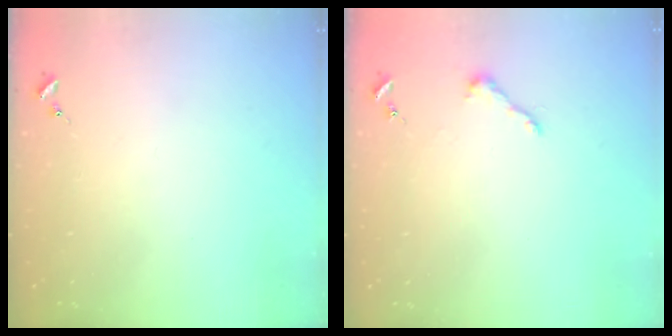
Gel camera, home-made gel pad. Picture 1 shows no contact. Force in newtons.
{"total": 3.9, "press": 3.9, "slide": 0.3}